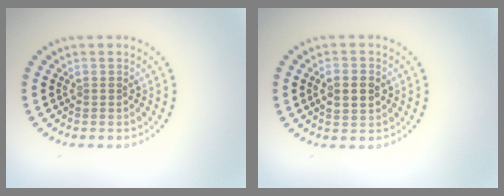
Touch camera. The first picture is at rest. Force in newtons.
{"total": 2.9, "press": 2.9, "slide": 0.2}